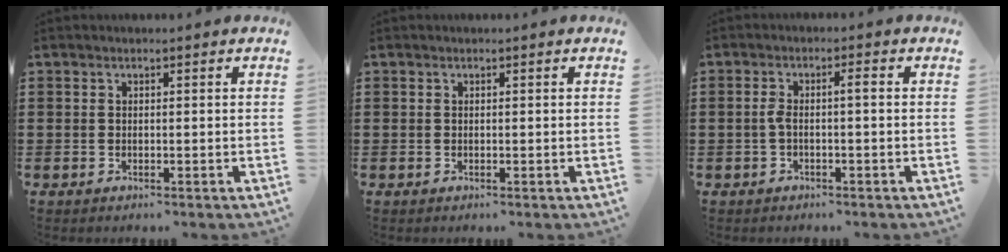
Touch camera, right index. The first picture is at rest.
{"total": 0.0}
{"total": 2.5, "force": [-0.5, 0.3, 2.4], "torque": [-0.060, -0.002, -0.016]}